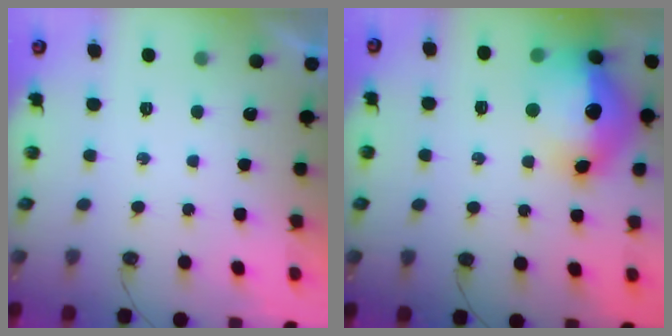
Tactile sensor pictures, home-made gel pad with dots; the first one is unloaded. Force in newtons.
{"total": 19.8, "press": 19.7, "slide": 1.8}